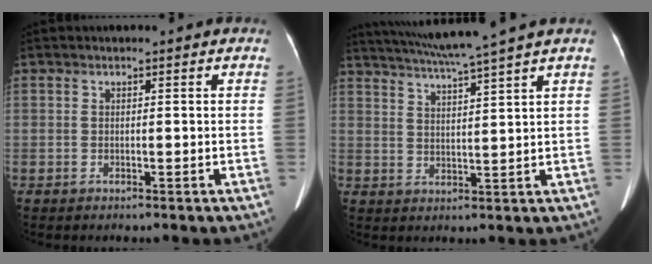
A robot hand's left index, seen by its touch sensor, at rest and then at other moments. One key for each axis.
{"total": 10.0, "fx": 8.4, "fy": -2.2, "fz": 4.8, "tx": -0.087, "ty": 0.002, "tz": 0.133}